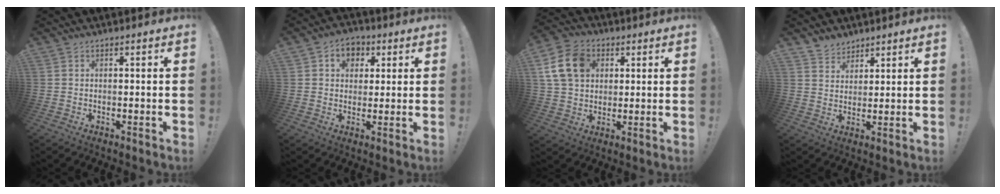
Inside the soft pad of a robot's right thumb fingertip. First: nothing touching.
{"total": 6.8, "force": [2.1, 5.7, 2.9], "torque": [-0.031, -0.007, 0.038]}
{"total": 13.9, "force": [4.4, 10.8, 7.6], "torque": [-0.132, -0.002, 0.094]}
{"total": 5.0, "force": [4.1, 2.7, 0.0], "torque": [0.004, -0.035, 0.079]}